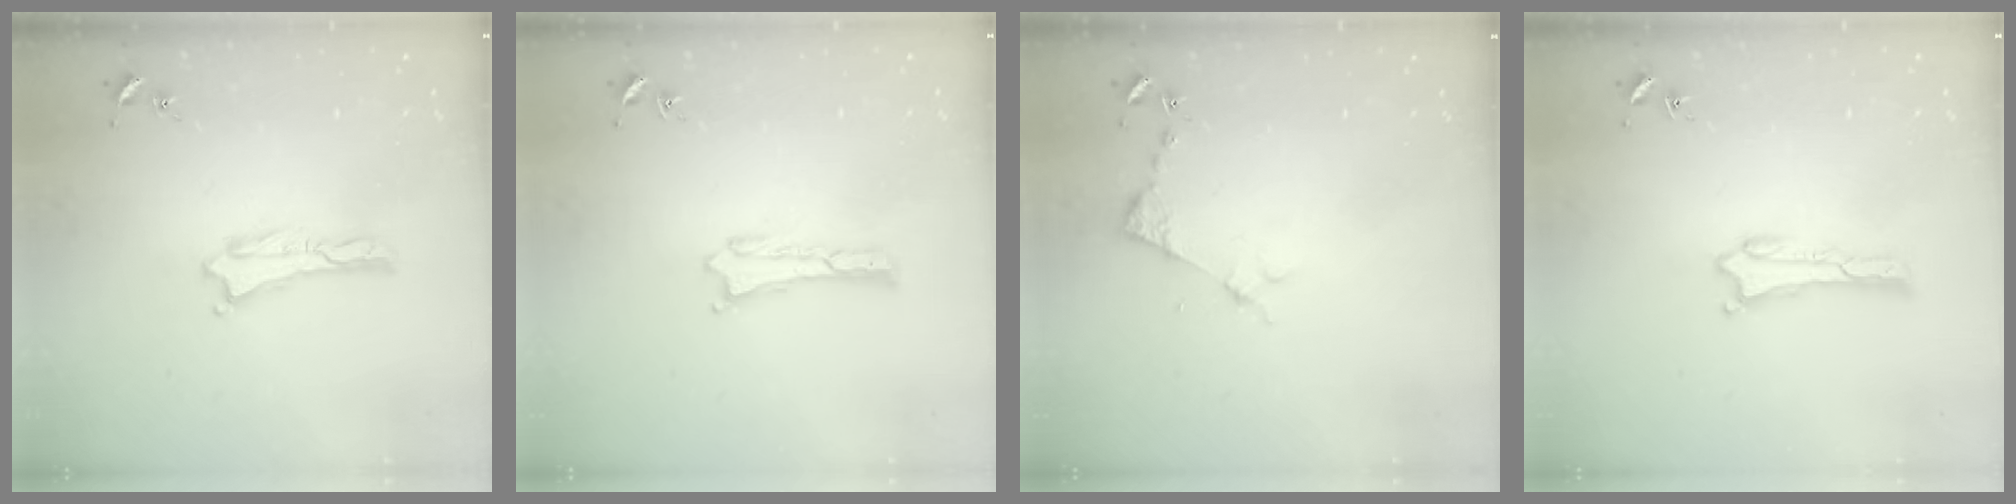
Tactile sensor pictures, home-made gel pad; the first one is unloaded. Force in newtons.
{"total": 0.0}
{"total": 3.8, "press": 3.8, "slide": 0.4}
{"total": 0.0}